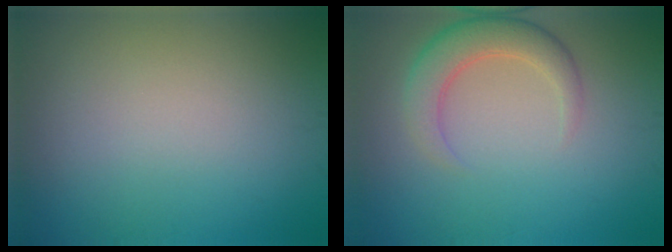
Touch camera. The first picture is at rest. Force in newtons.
{"total": 3.8, "press": 3.8, "slide": 0.2}